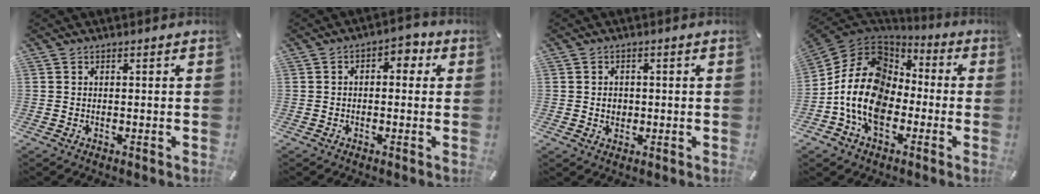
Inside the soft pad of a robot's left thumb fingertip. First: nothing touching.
{"total": 3.3, "force": [-0.2, 2.2, 2.4], "torque": [-0.033, 0.009, -0.012]}
{"total": 2.3, "force": [0.1, 2.1, 0.8], "torque": [-0.010, 0.001, -0.003]}
{"total": 17.4, "force": [-4.1, 13.3, 10.4], "torque": [-0.237, 0.028, -0.077]}